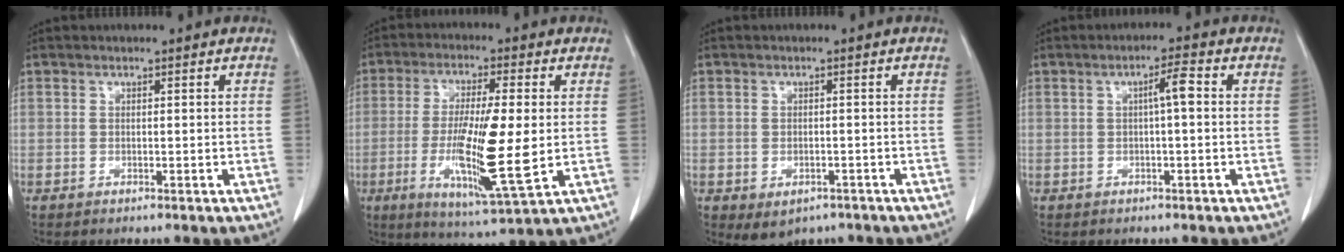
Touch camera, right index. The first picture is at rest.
{"total": 14.1, "force": [-1.7, 1.3, 13.9], "torque": [-0.258, -0.022, -0.028]}
{"total": 4.2, "force": [-2.5, 2.8, 1.8], "torque": [-0.023, -0.001, -0.023]}
{"total": 3.2, "force": [0.4, 0.2, 3.1], "torque": [-0.051, 0.006, 0.005]}